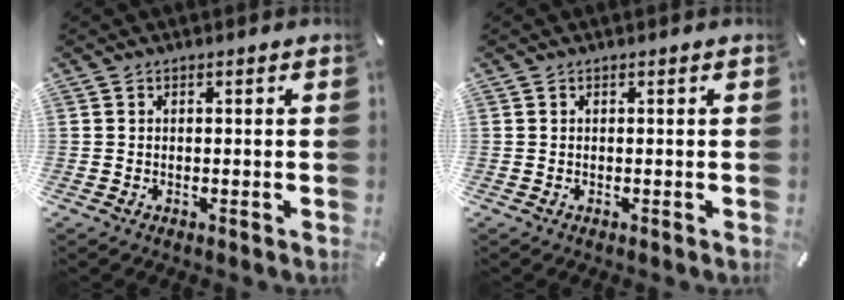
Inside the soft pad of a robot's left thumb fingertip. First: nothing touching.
{"total": 0.0}